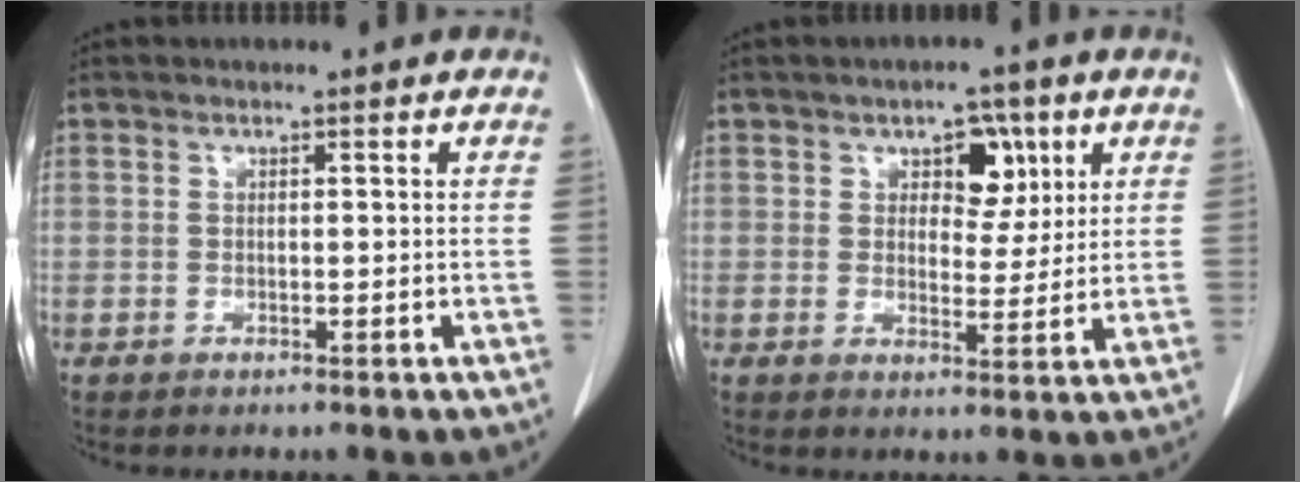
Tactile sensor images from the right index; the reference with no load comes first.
{"total": 5.7, "force": [2.5, 3.4, 3.8], "torque": [-0.044, 0.011, 0.036]}